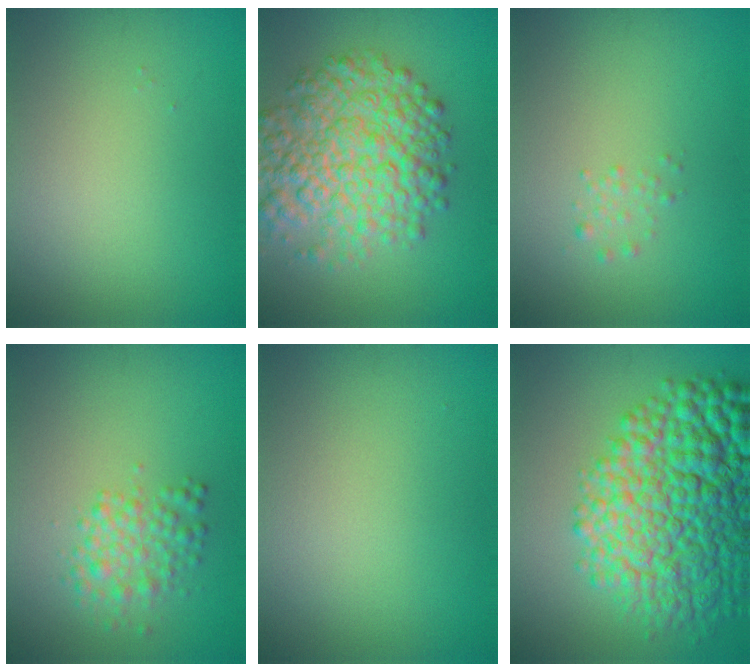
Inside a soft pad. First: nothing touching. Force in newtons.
{"total": 8.8, "press": 8.8, "slide": 0.2}
{"total": 0.8, "press": 0.8, "slide": 0.0}
{"total": 2.9, "press": 2.9, "slide": 0.0}
{"total": 0.0}
{"total": 13.0, "press": 13.0, "slide": 0.4}